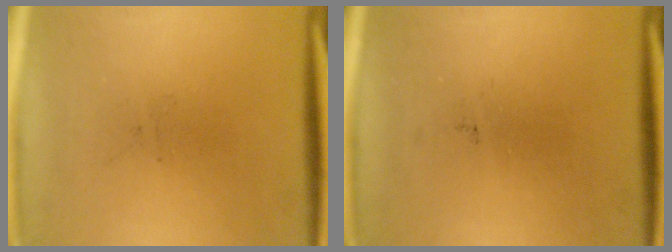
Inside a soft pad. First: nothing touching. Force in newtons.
{"total": 0.0}